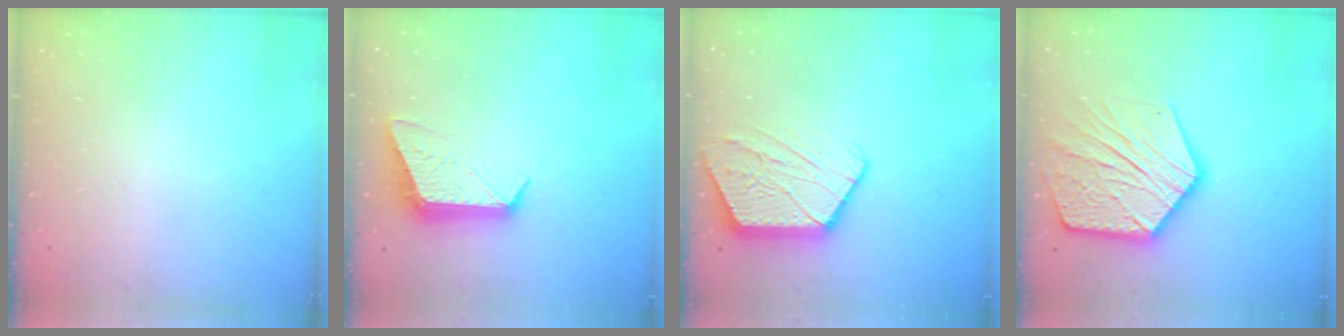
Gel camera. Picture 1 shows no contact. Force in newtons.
{"total": 10.3, "press": 10.3, "slide": 0.4}
{"total": 13.8, "press": 13.8, "slide": 1.0}
{"total": 20.2, "press": 20.1, "slide": 1.0}